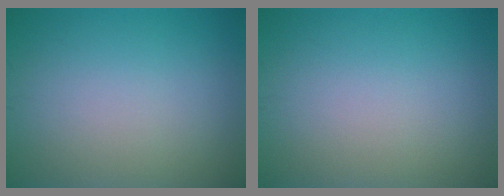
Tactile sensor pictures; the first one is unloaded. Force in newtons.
{"total": 0.0}